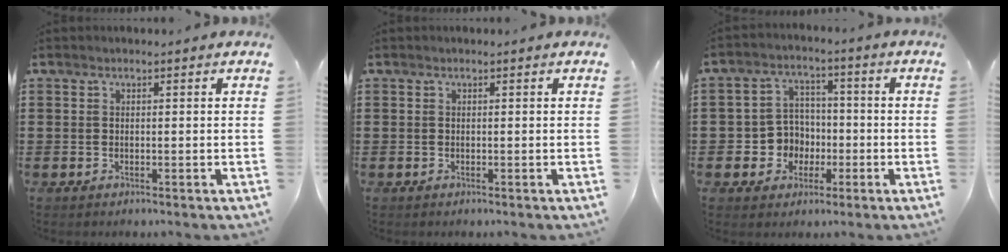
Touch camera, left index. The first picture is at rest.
{"total": 0.0}
{"total": 5.8, "force": [-1.3, 5.5, 1.3], "torque": [-0.050, 0.014, -0.026]}